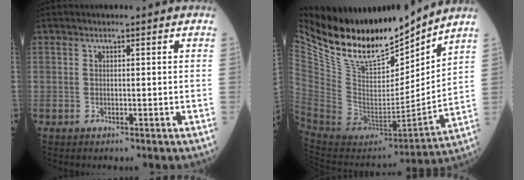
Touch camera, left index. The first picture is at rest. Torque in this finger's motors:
{"motor_torque": [1.00, -1.14, 0.15, 0.04]}